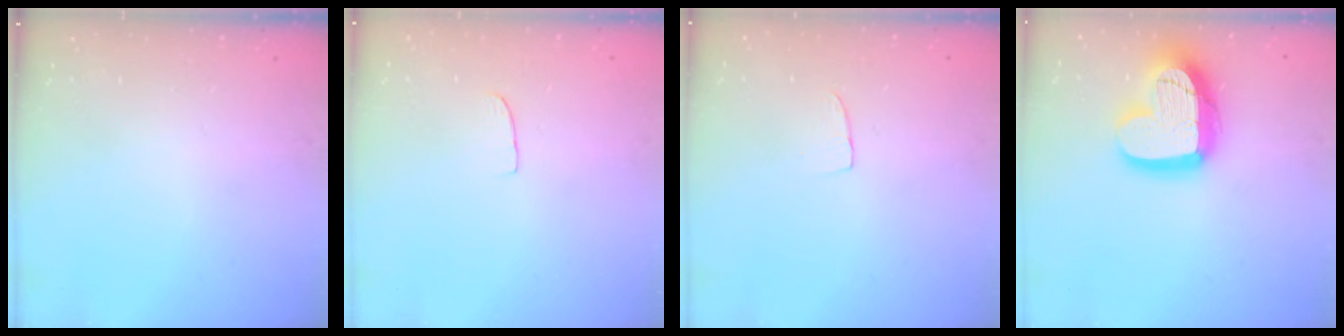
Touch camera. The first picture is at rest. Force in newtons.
{"total": 2.6, "press": 2.6, "slide": 0.2}
{"total": 3.7, "press": 3.7, "slide": 0.2}
{"total": 19.3, "press": 19.2, "slide": 1.7}